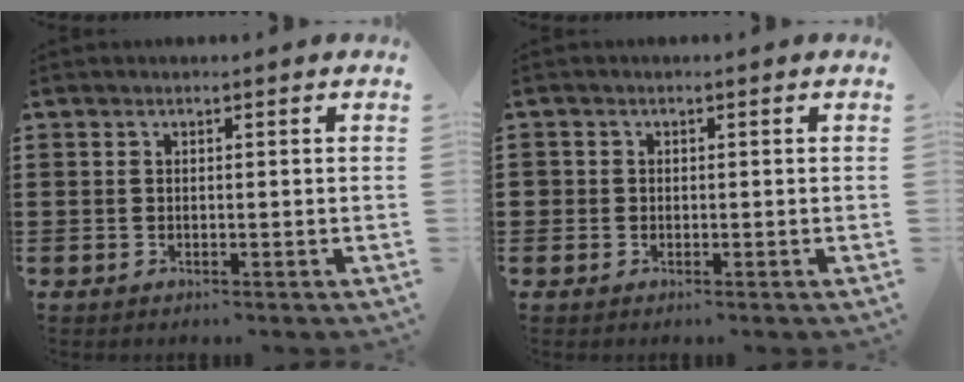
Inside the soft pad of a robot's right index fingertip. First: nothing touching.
{"total": 0.9, "force": [-0.1, 0.8, 0.2], "torque": [-0.005, 0.004, -0.002]}